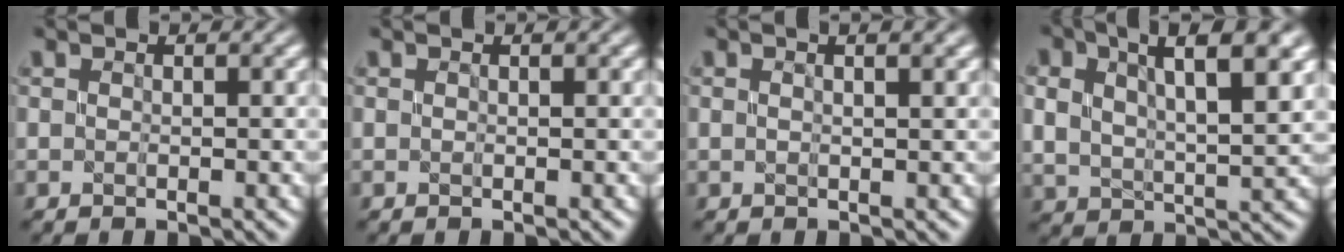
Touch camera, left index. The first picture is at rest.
{"total": 0.0}
{"total": 2.8, "force": [1.4, 0.9, 2.3], "torque": [-0.019, 0.000, 0.003]}
{"total": 8.5, "force": [4.0, 3.4, 6.7], "torque": [-0.107, 0.007, 0.064]}